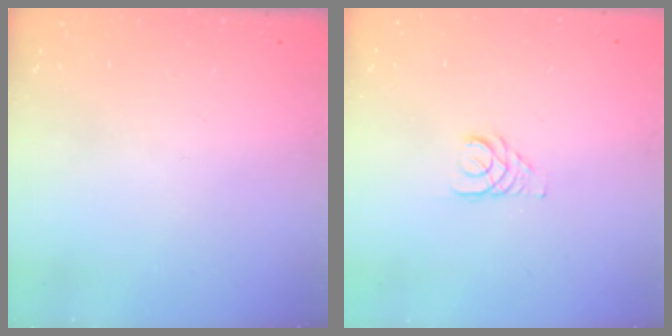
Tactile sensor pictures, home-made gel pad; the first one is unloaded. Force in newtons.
{"total": 2.9, "press": 2.9, "slide": 0.3}